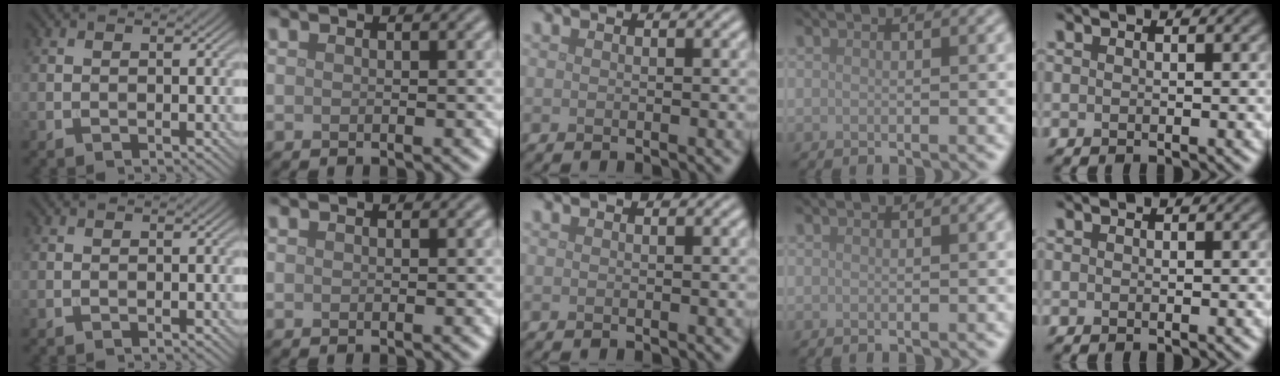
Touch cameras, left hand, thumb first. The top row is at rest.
{}